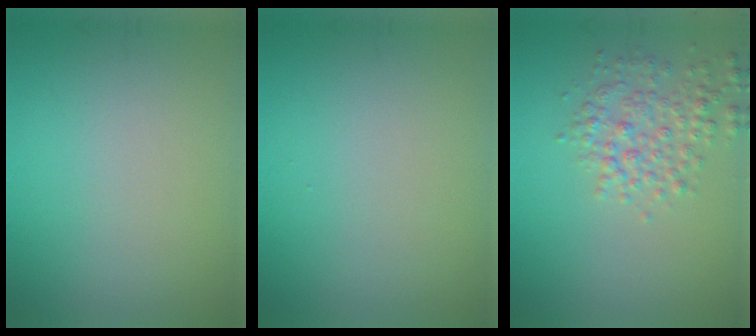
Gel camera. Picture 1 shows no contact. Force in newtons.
{"total": 0.0}
{"total": 3.1, "press": 3.1, "slide": 0.1}